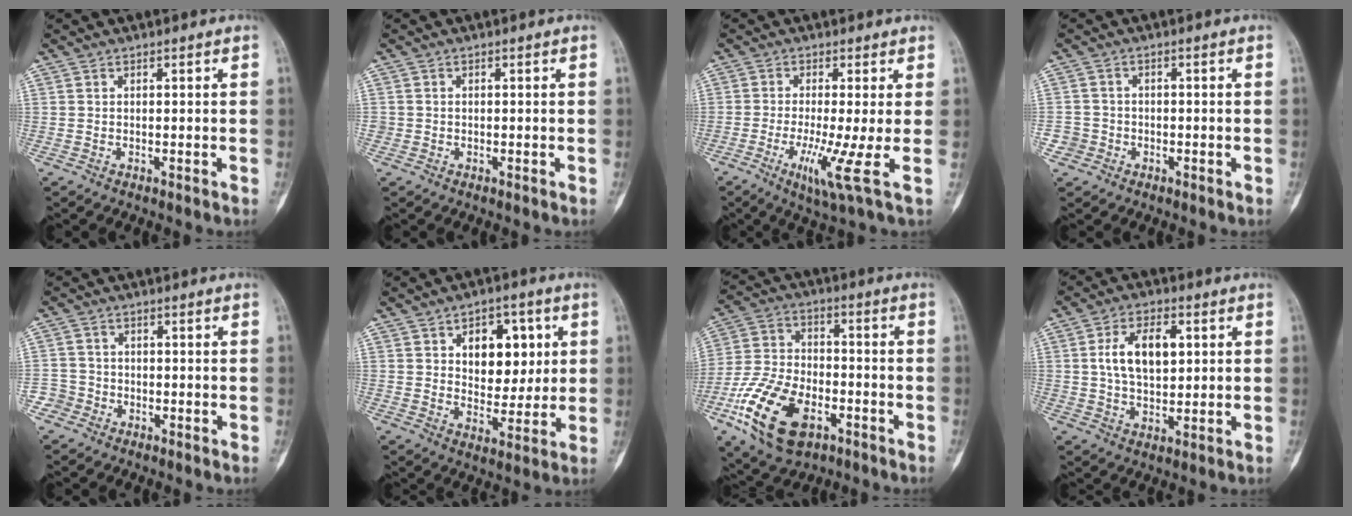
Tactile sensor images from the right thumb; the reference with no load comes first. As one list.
[{"total": 0.7, "force": [0.0, 0.7, -0.1], "torque": [0.007, 0.006, -0.004]}, {"total": 7.1, "force": [-1.8, -0.4, 6.9], "torque": [-0.142, -0.025, -0.039]}, {"total": 3.0, "force": [-1.3, 2.7, -0.1], "torque": [0.018, 0.014, -0.031]}, {"total": 3.4, "force": [-1.8, 2.9, -0.2], "torque": [0.021, 0.016, -0.041]}, {"total": 11.7, "force": [3.3, 7.8, 8.2], "torque": [-0.061, -0.012, 0.053]}, {"total": 18.1, "force": [-7.9, 10.4, 12.6], "torque": [-0.236, 0.023, -0.141]}, {"total": 10.3, "force": [2.0, 5.8, 8.3], "torque": [-0.135, 0.003, 0.037]}]